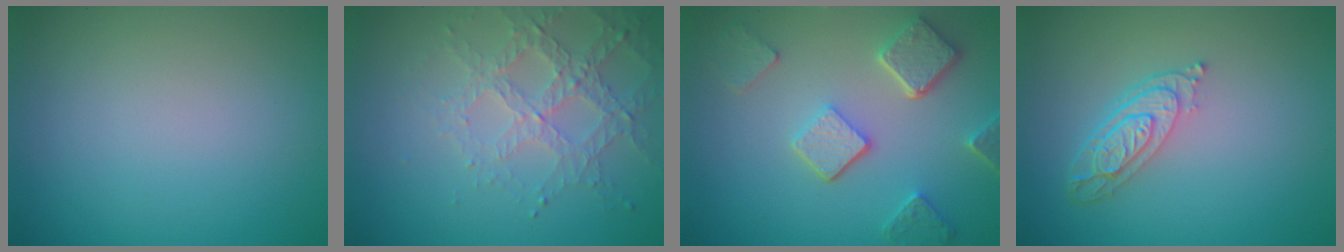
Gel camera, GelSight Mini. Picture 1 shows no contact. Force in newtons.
{"total": 3.1, "press": 3.0, "slide": 0.8}
{"total": 5.0, "press": 3.8, "slide": 3.2}
{"total": 3.9, "press": 3.0, "slide": 2.5}